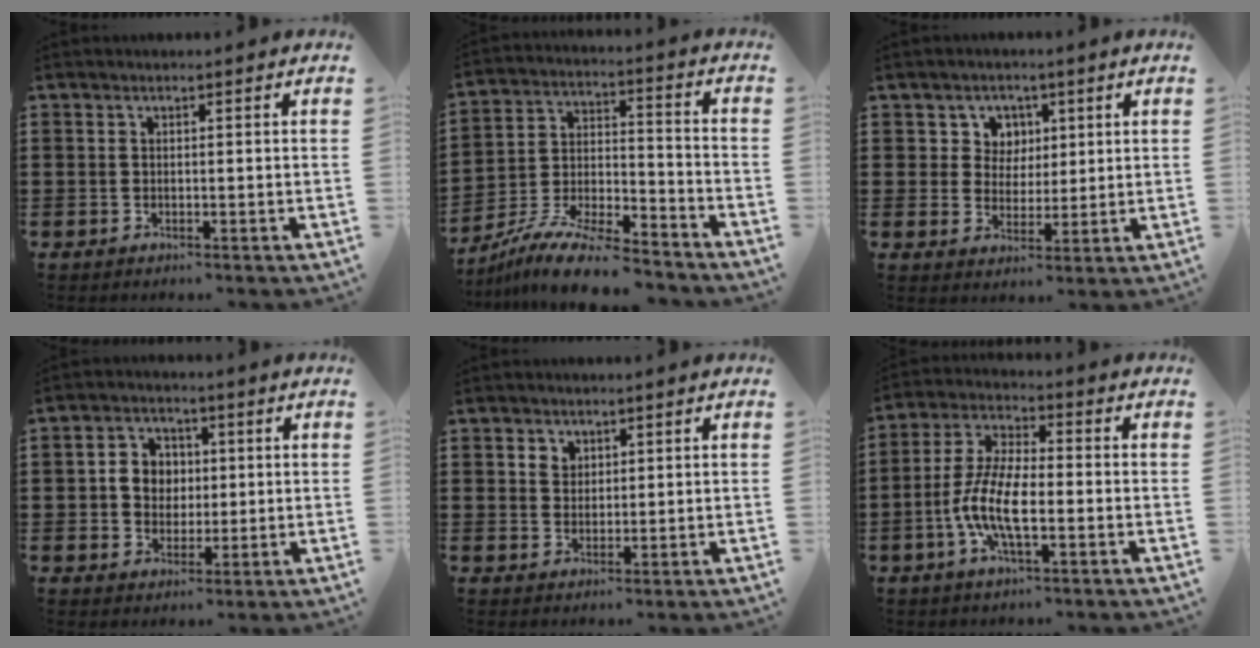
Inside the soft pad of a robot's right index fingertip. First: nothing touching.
{"total": 11.0, "force": [-9.9, 1.7, 4.4], "torque": [-0.082, 0.025, -0.194]}
{"total": 4.4, "force": [1.8, 4.0, 0.6], "torque": [-0.035, 0.016, 0.030]}
{"total": 5.2, "force": [0.3, 4.8, 1.9], "torque": [-0.047, 0.013, 0.000]}
{"total": 2.3, "force": [1.4, 1.8, 0.2], "torque": [-0.003, 0.005, 0.024]}
{"total": 9.1, "force": [-2.7, 2.9, 8.3], "torque": [-0.200, -0.018, -0.059]}